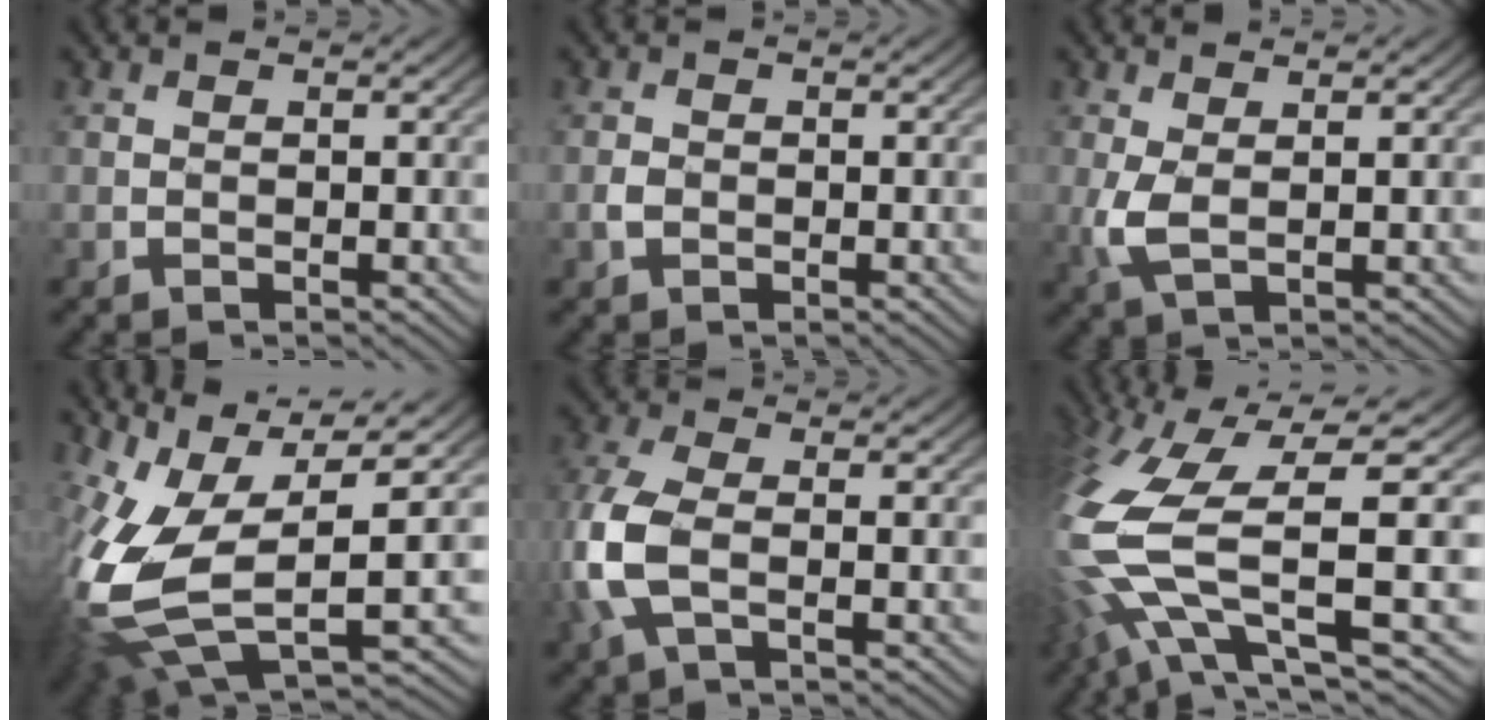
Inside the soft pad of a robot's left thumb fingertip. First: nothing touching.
{"total": 1.5, "force": [-0.9, 1.1, 0.5], "torque": [-0.021, 0.000, -0.020]}
{"total": 3.7, "force": [0.2, 2.0, 3.1], "torque": [-0.082, -0.001, 0.001]}
{"total": 15.0, "force": [-1.0, 7.4, 13.0], "torque": [-0.314, -0.018, -0.007]}
{"total": 7.6, "force": [-1.9, 4.0, 6.2], "torque": [-0.182, 0.007, -0.043]}
{"total": 14.2, "force": [-3.3, 4.2, 13.2], "torque": [-0.320, -0.009, -0.049]}